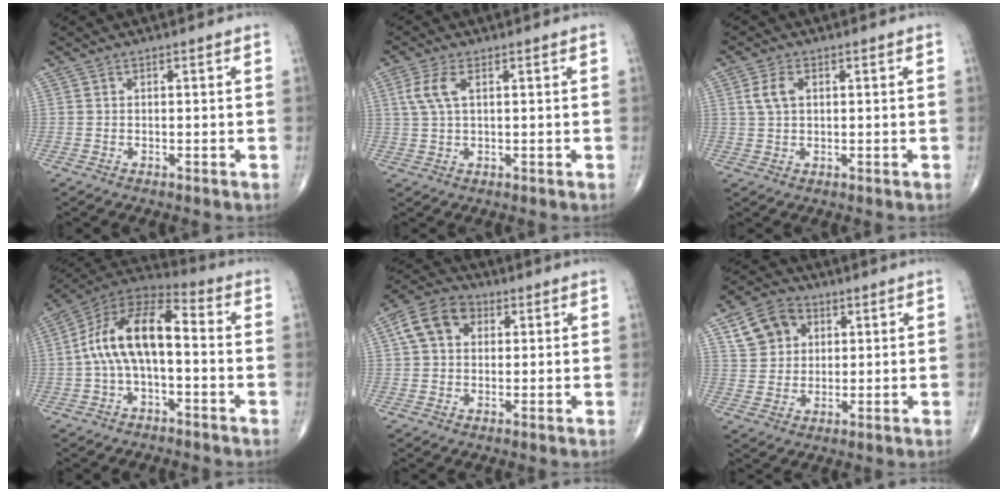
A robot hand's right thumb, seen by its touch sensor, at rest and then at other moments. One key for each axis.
{"total": 4.8, "fx": 1.6, "fy": 1.9, "fz": 4.1, "tx": -0.106, "ty": 0.006, "tz": 0.035}
{"total": 3.9, "fx": 1.1, "fy": 2.2, "fz": 3.0, "tx": -0.065, "ty": 0.005, "tz": 0.022}
{"total": 14.4, "fx": -0.5, "fy": 6.9, "fz": 12.6, "tx": -0.229, "ty": 0.051, "tz": -0.022}
{"total": 8.5, "fx": 2.3, "fy": 6.2, "fz": 5.2, "tx": -0.088, "ty": 0.016, "tz": 0.031}
{"total": 9.0, "fx": 3.5, "fy": 7.3, "fz": 4.0, "tx": -0.047, "ty": -0.001, "tz": 0.063}